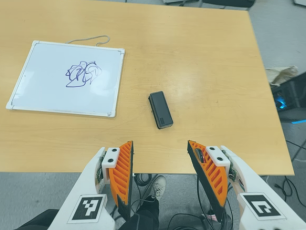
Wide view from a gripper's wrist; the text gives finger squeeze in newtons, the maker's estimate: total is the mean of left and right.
{"total": 0.0}